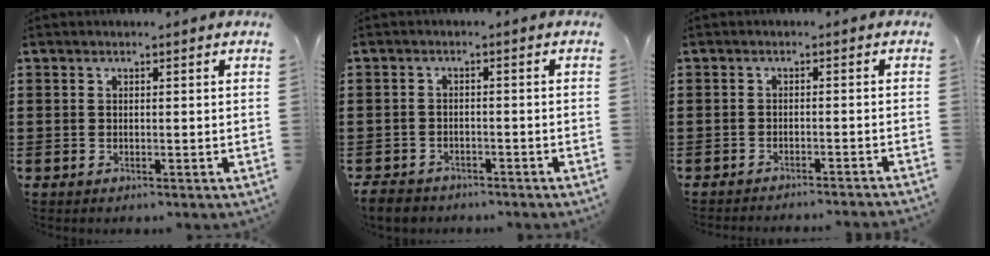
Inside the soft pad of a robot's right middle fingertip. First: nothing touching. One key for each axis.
{"total": 3.0, "fx": -2.8, "fy": 1.0, "fz": 0.4, "tx": -0.018, "ty": 0.001, "tz": -0.063}
{"total": 1.8, "fx": -1.8, "fy": -0.2, "fz": 0.1, "tx": -0.003, "ty": 0.004, "tz": -0.037}